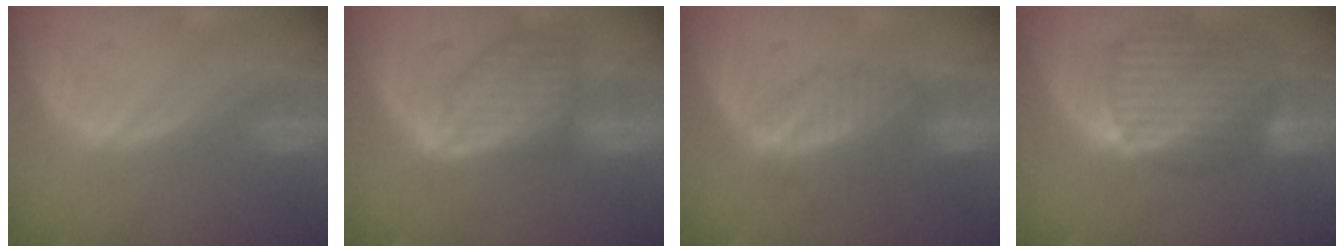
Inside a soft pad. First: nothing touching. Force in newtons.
{"total": 8.1, "press": 7.4, "slide": 3.4}
{"total": 6.9, "press": 5.9, "slide": 3.6}
{"total": 10.7, "press": 9.2, "slide": 5.4}